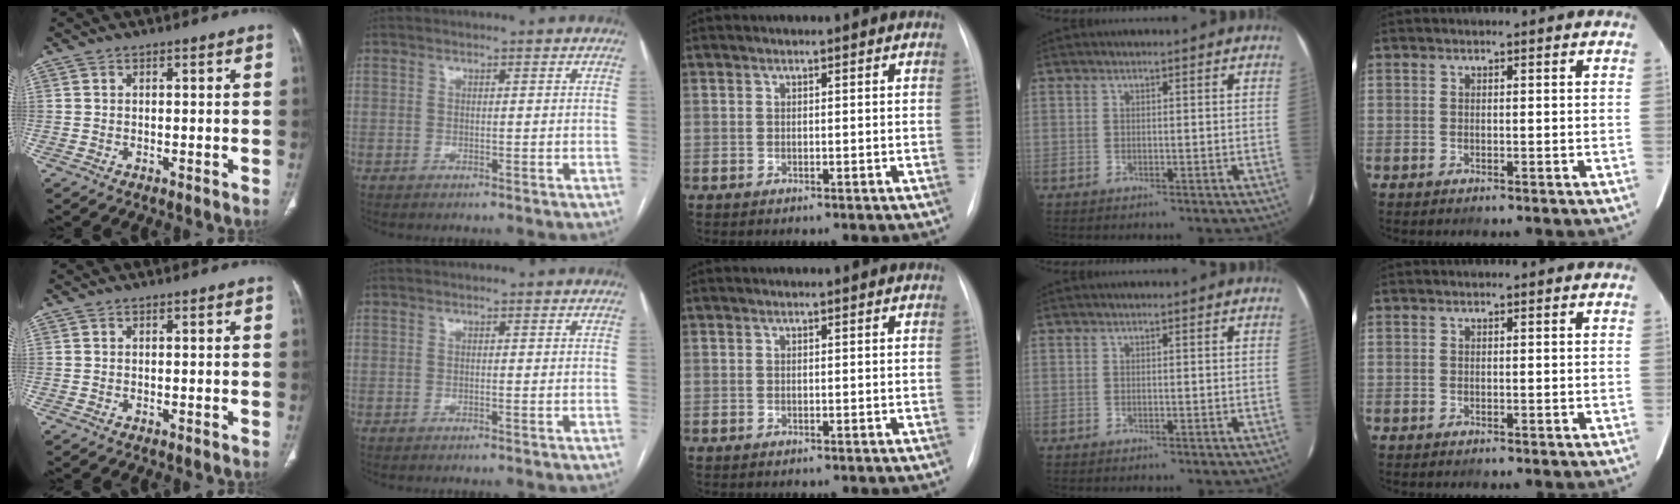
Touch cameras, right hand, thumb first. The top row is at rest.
{}